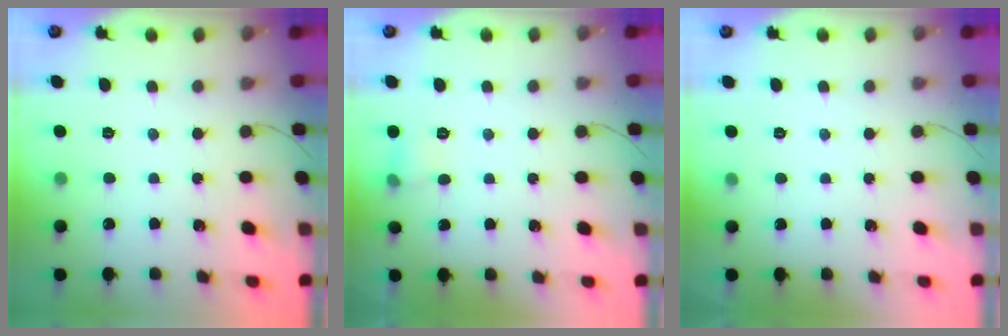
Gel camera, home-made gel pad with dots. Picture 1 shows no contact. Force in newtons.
{"total": 5.7, "press": 5.4, "slide": 1.7}
{"total": 2.4, "press": 1.6, "slide": 1.8}